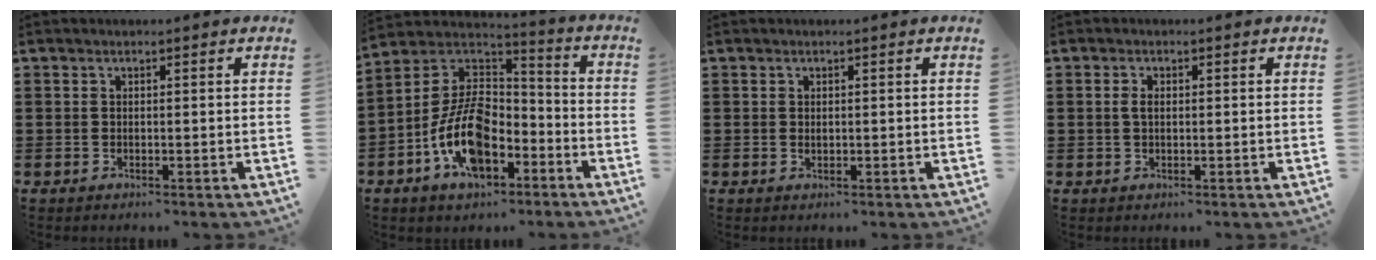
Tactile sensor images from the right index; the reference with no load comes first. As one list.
[{"total": 12.2, "force": [-5.2, 6.9, 8.7], "torque": [-0.208, 0.003, -0.107]}, {"total": 0.5, "force": [0.2, 0.4, 0.3], "torque": [-0.007, 0.002, 0.003]}, {"total": 1.7, "force": [0.2, 0.9, 1.4], "torque": [-0.030, 0.006, 0.002]}]